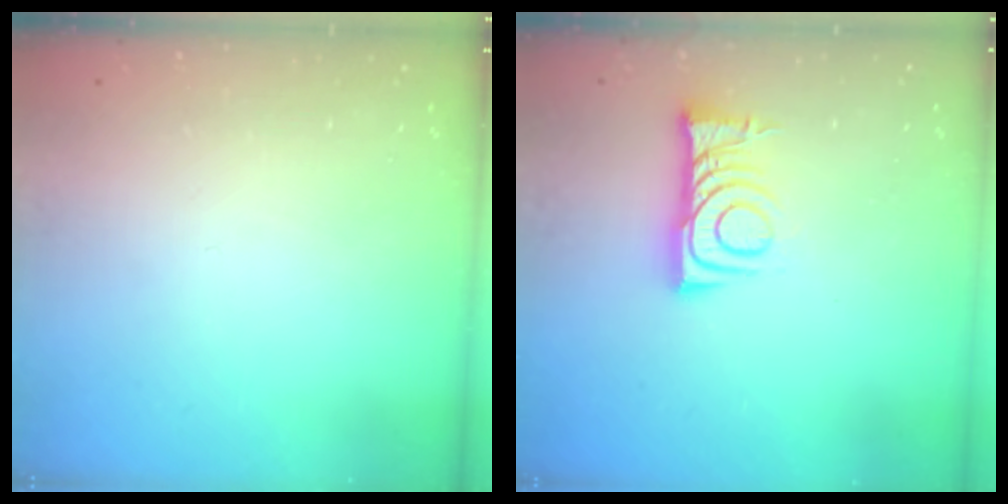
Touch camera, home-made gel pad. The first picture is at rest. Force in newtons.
{"total": 7.5, "press": 7.5, "slide": 0.6}